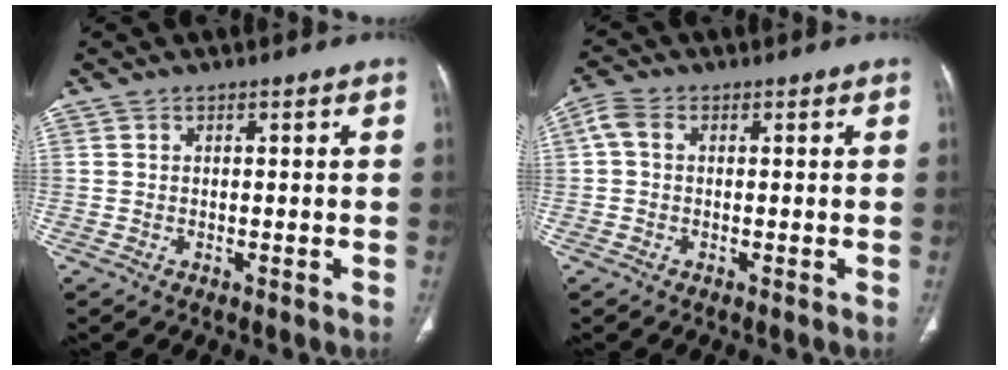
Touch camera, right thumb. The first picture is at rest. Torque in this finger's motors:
{"motor_torque": [0.44, 0.42, 0.07, -0.08, 0.07]}